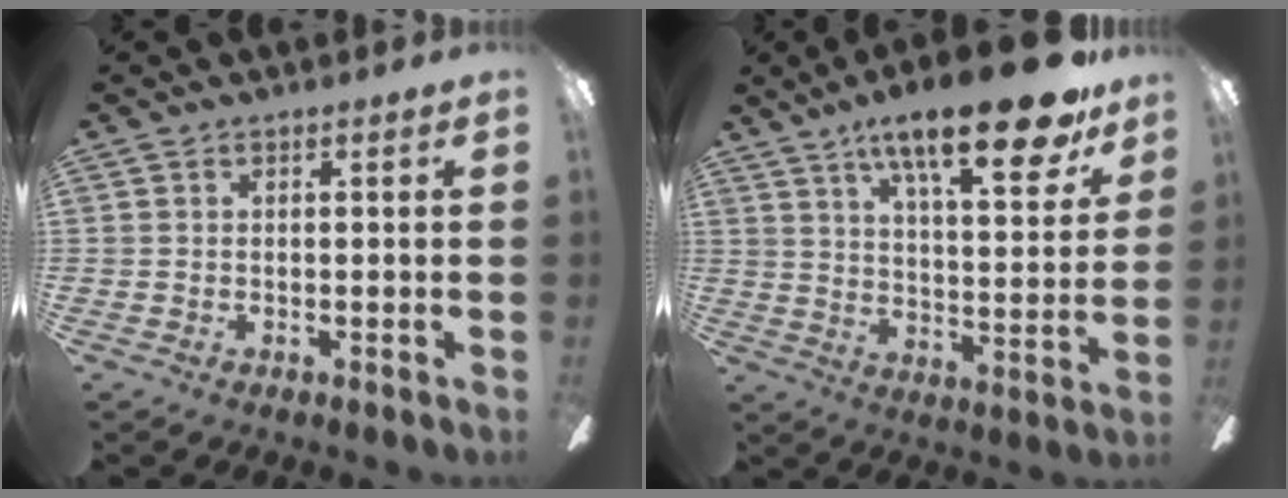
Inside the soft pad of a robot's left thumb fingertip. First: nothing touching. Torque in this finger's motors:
{"motor_torque": [2.03, 1.49, 1.63, -1.14, 0.50]}